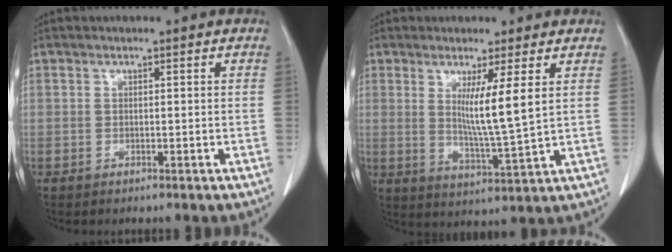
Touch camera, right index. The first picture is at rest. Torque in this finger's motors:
{"motor_torque": [1.11, 0.47, 0.48, 0.16]}